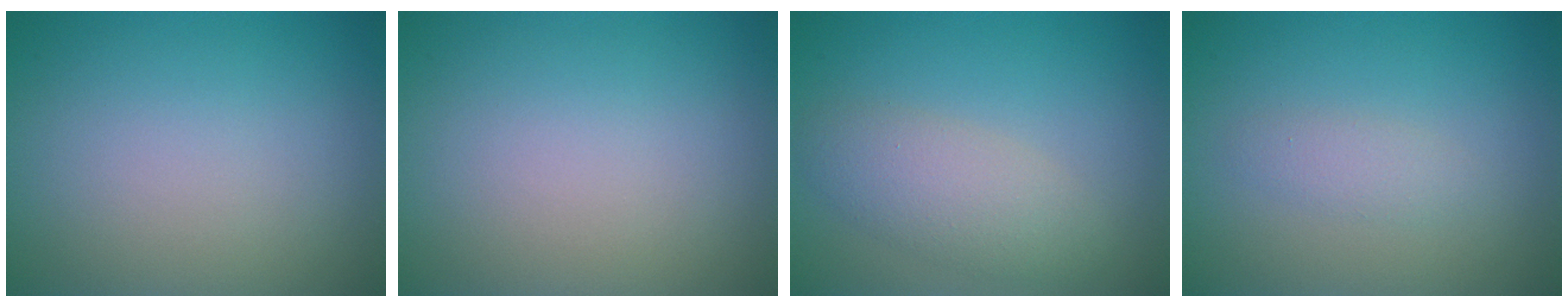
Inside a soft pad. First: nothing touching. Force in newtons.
{"total": 0.0}
{"total": 3.5, "press": 3.5, "slide": 0.2}
{"total": 1.3, "press": 1.3, "slide": 0.0}